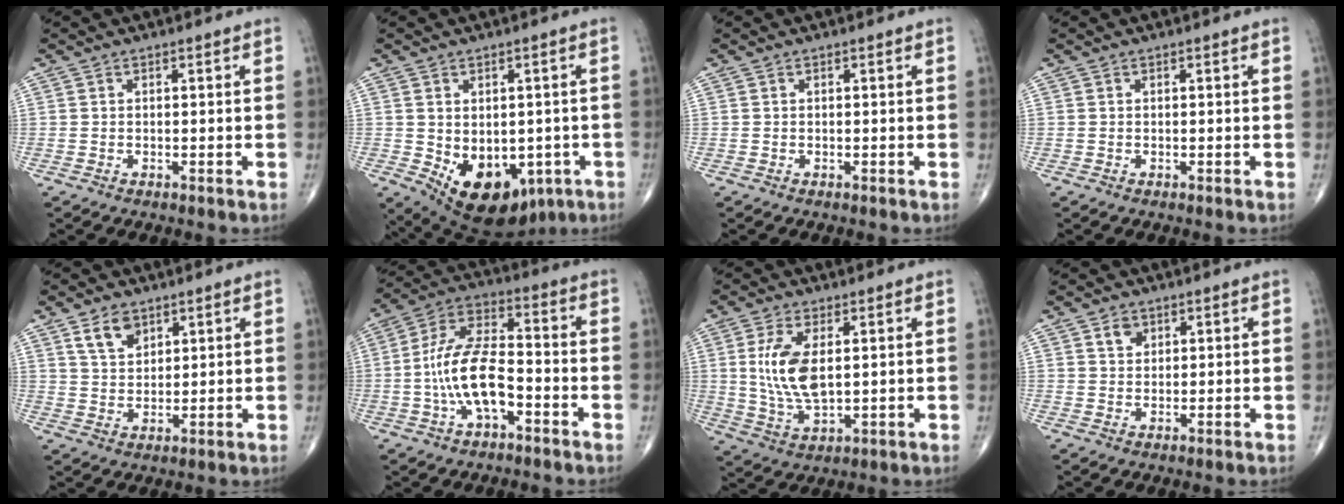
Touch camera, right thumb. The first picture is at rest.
{"total": 15.0, "force": [-4.6, 9.8, 10.4], "torque": [-0.136, -0.004, -0.042]}
{"total": 0.0}
{"total": 0.0}
{"total": 5.7, "force": [3.4, 3.5, 3.0], "torque": [-0.038, -0.022, 0.067]}
{"total": 13.2, "force": [-3.6, 6.3, 11.1], "torque": [-0.216, 0.045, -0.071]}
{"total": 10.4, "force": [1.8, 5.0, 9.0], "torque": [-0.181, -0.014, 0.042]}
{"total": 2.7, "force": [1.4, 1.9, 1.2], "torque": [-0.009, -0.007, 0.024]}